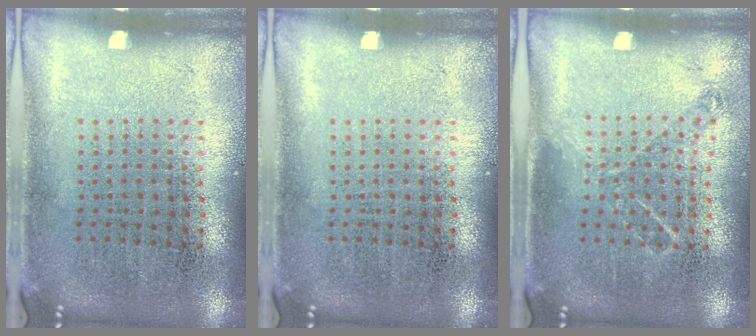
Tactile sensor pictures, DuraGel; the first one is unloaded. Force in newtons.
{"total": 0.0}
{"total": 0.8, "press": 0.8, "slide": 0.2}